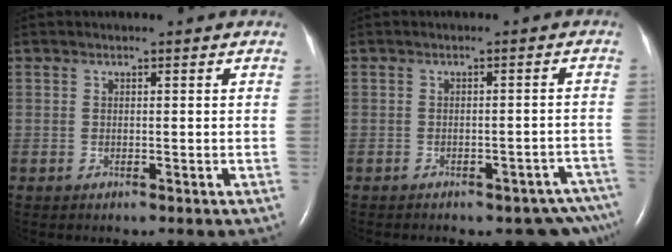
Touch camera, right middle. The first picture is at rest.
{"total": 10.6, "force": [-8.8, 3.9, 4.4], "torque": [-0.038, 0.016, -0.095]}